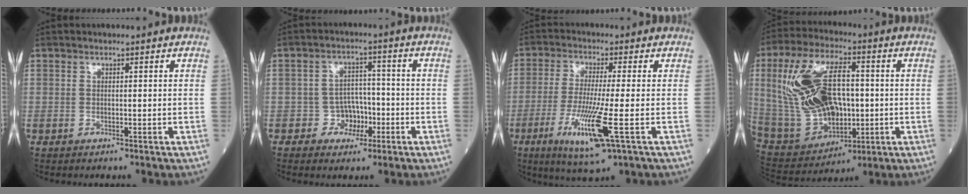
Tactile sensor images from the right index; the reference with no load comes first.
{"total": 4.6, "force": [-1.8, 4.0, 1.2], "torque": [-0.008, 0.013, -0.025]}
{"total": 10.3, "force": [-3.6, -0.1, 9.6], "torque": [-0.195, -0.033, -0.067]}
{"total": 18.7, "force": [1.4, 9.9, 15.8], "torque": [-0.338, 0.018, 0.041]}